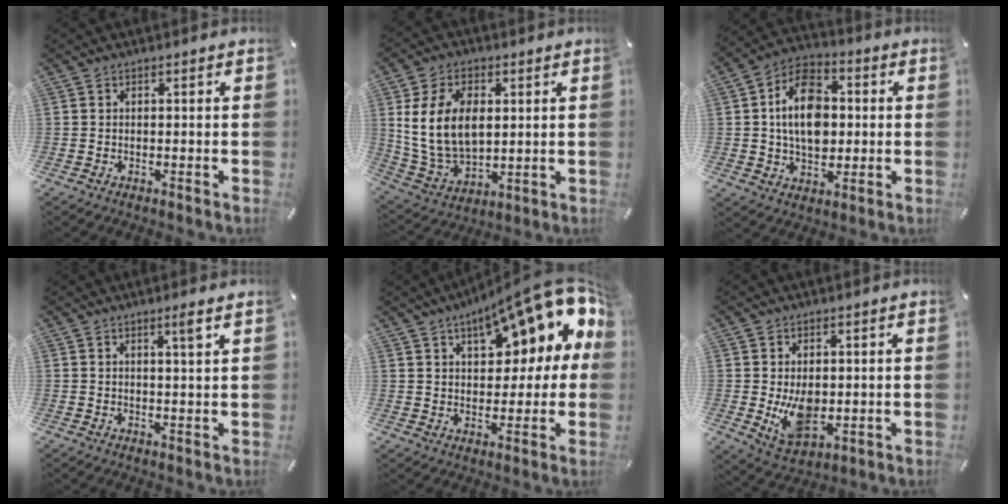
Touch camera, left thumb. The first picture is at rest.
{"total": 13.9, "force": [2.9, 9.9, 9.4], "torque": [-0.214, 0.000, 0.050]}
{"total": 14.1, "force": [0.8, 10.2, 9.8], "torque": [-0.179, 0.011, 0.013]}
{"total": 3.0, "force": [1.7, -0.1, 2.5], "torque": [-0.043, -0.007, 0.026]}
{"total": 17.9, "force": [9.9, 8.2, 12.4], "torque": [-0.169, -0.063, 0.164]}
{"total": 9.2, "force": [-0.2, 6.3, 6.7], "torque": [-0.117, -0.010, -0.004]}